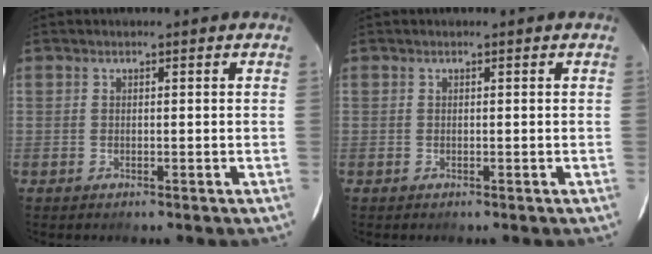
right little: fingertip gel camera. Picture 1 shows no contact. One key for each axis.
{"total": 0.0}